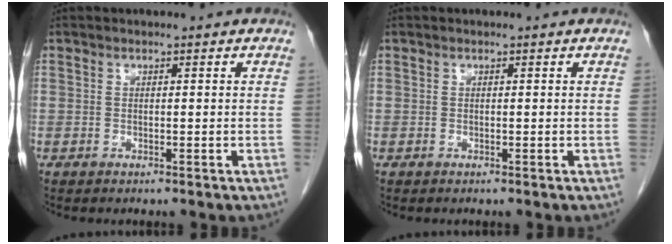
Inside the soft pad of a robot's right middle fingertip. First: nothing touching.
{"total": 0.0}